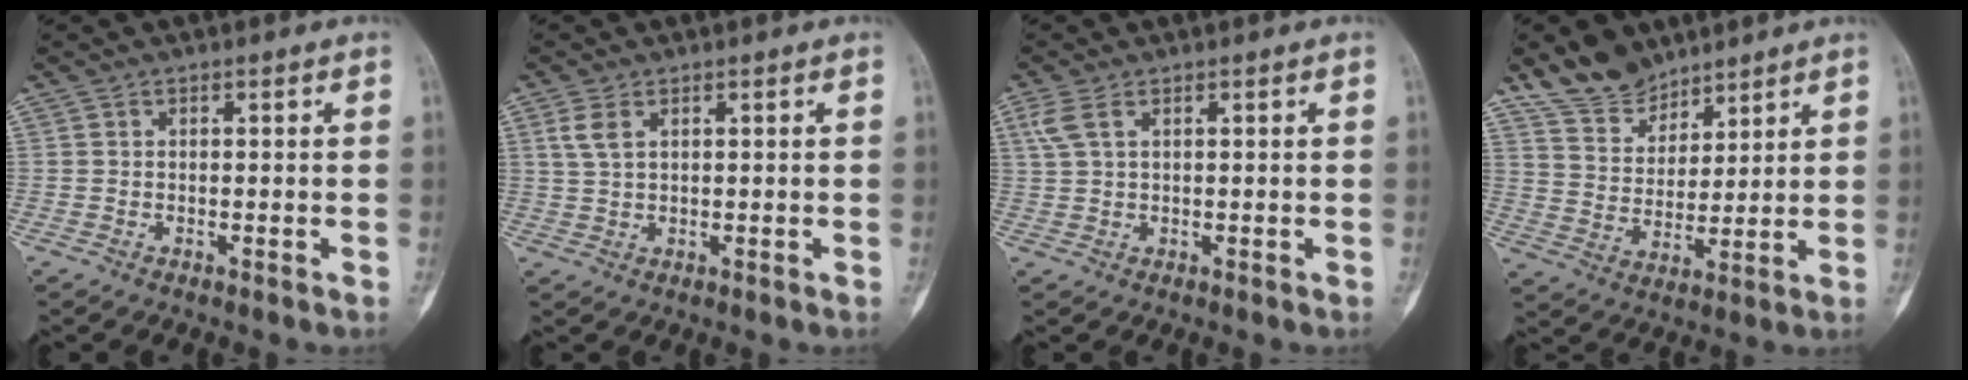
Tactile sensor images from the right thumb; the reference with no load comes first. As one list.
[{"total": 3.4, "force": [1.5, 1.8, 2.5], "torque": [-0.056, 0.004, 0.038]}, {"total": 3.1, "force": [1.4, 1.4, 2.4], "torque": [-0.068, 0.011, 0.038]}, {"total": 9.7, "force": [8.0, 4.9, 2.3], "torque": [-0.017, -0.048, 0.160]}]